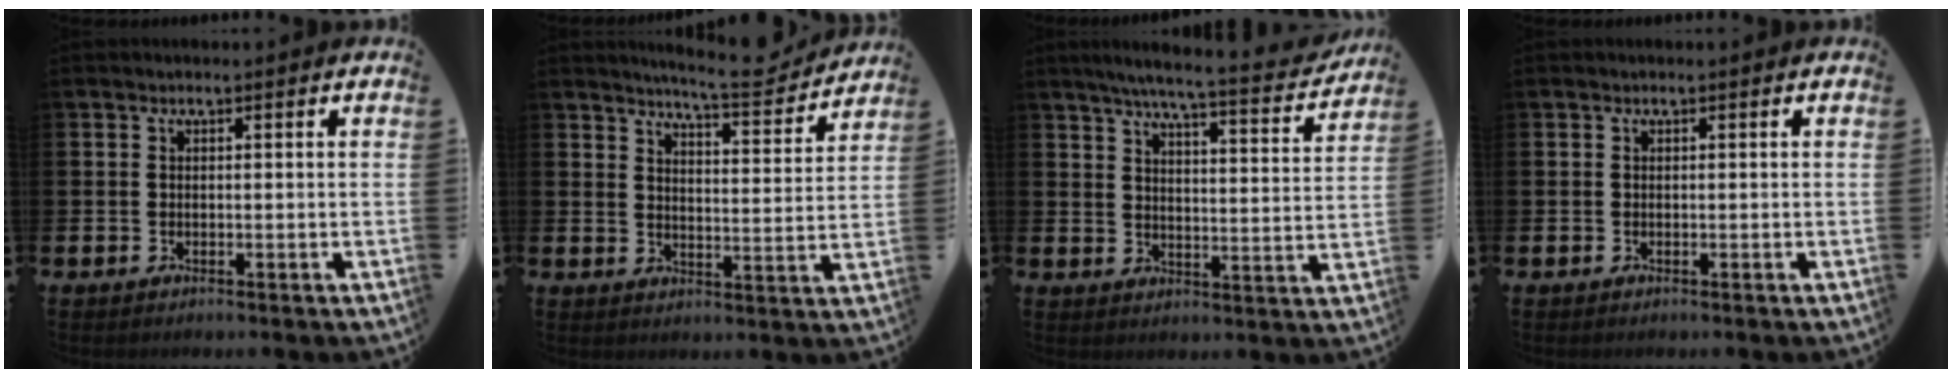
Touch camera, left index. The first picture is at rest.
{"total": 6.7, "force": [6.4, 0.2, 1.7], "torque": [-0.034, -0.048, 0.109]}
{"total": 6.6, "force": [6.0, 0.2, 2.7], "torque": [-0.058, -0.047, 0.097]}
{"total": 0.0}